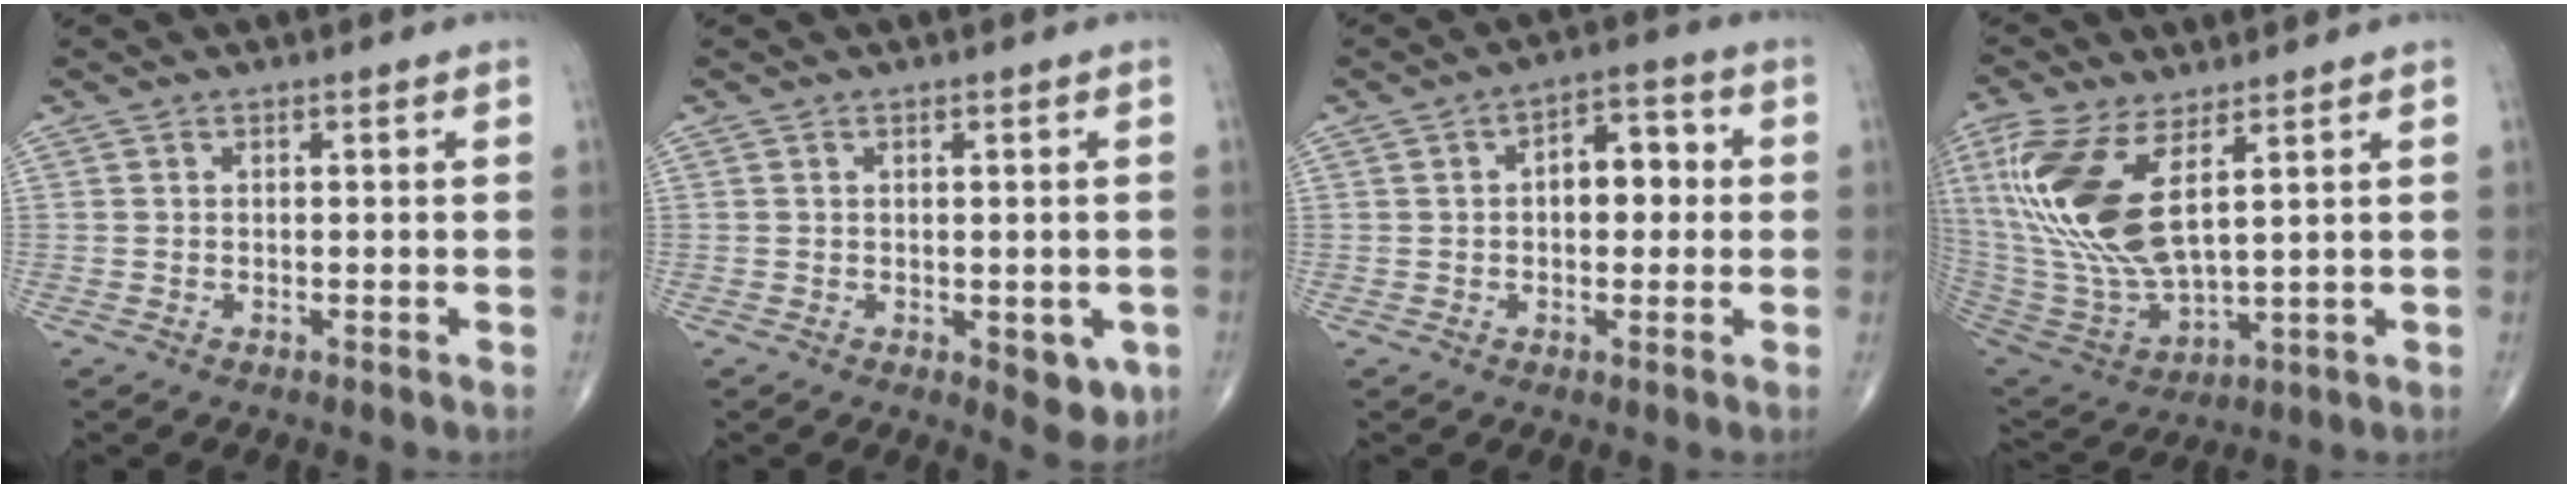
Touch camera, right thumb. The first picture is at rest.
{"total": 4.9, "force": [-1.3, 2.5, 4.0], "torque": [-0.028, -0.007, -0.010]}
{"total": 7.5, "force": [0.6, 4.5, 6.0], "torque": [-0.060, 0.022, 0.000]}
{"total": 19.2, "force": [6.5, 7.8, 16.3], "torque": [-0.366, -0.033, 0.138]}